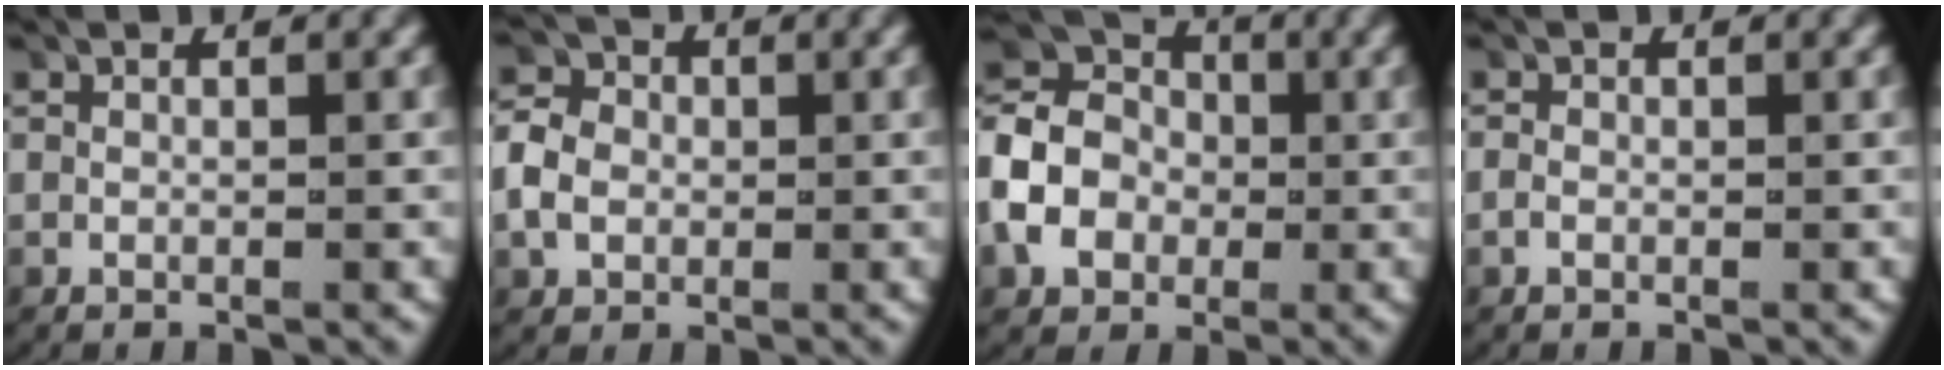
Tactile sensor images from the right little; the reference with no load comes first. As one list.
[{"total": 3.3, "force": [-0.1, 2.9, 1.6], "torque": [-0.037, 0.006, -0.004]}, {"total": 9.1, "force": [0.0, 7.8, 4.5], "torque": [-0.108, -0.006, -0.007]}, {"total": 0.6, "force": [-0.4, 0.4, 0.2], "torque": [-0.009, -0.001, -0.006]}]